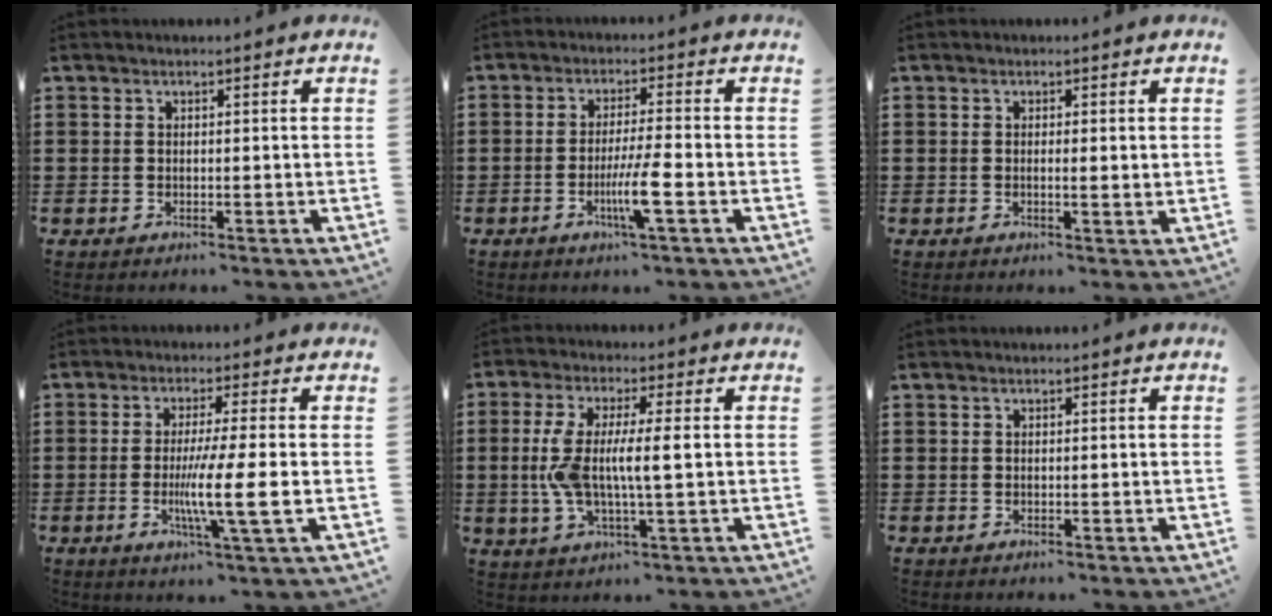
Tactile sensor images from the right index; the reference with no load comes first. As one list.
[{"total": 6.3, "force": [-2.2, 0.0, 6.0], "torque": [-0.112, -0.016, -0.042]}, {"total": 1.3, "force": [0.1, 0.1, 1.3], "torque": [-0.024, -0.003, 0.001]}, {"total": 8.5, "force": [-1.3, -0.3, 8.4], "torque": [-0.150, -0.018, -0.025]}, {"total": 7.5, "force": [-0.2, 1.4, 7.4], "torque": [-0.163, -0.011, -0.016]}, {"total": 0.0}]